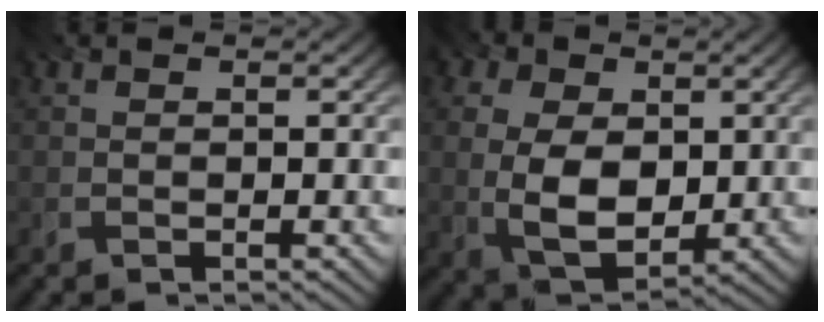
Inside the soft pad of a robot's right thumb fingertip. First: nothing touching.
{"total": 9.4, "force": [0.6, 6.3, 7.0], "torque": [-0.167, -0.002, 0.001]}